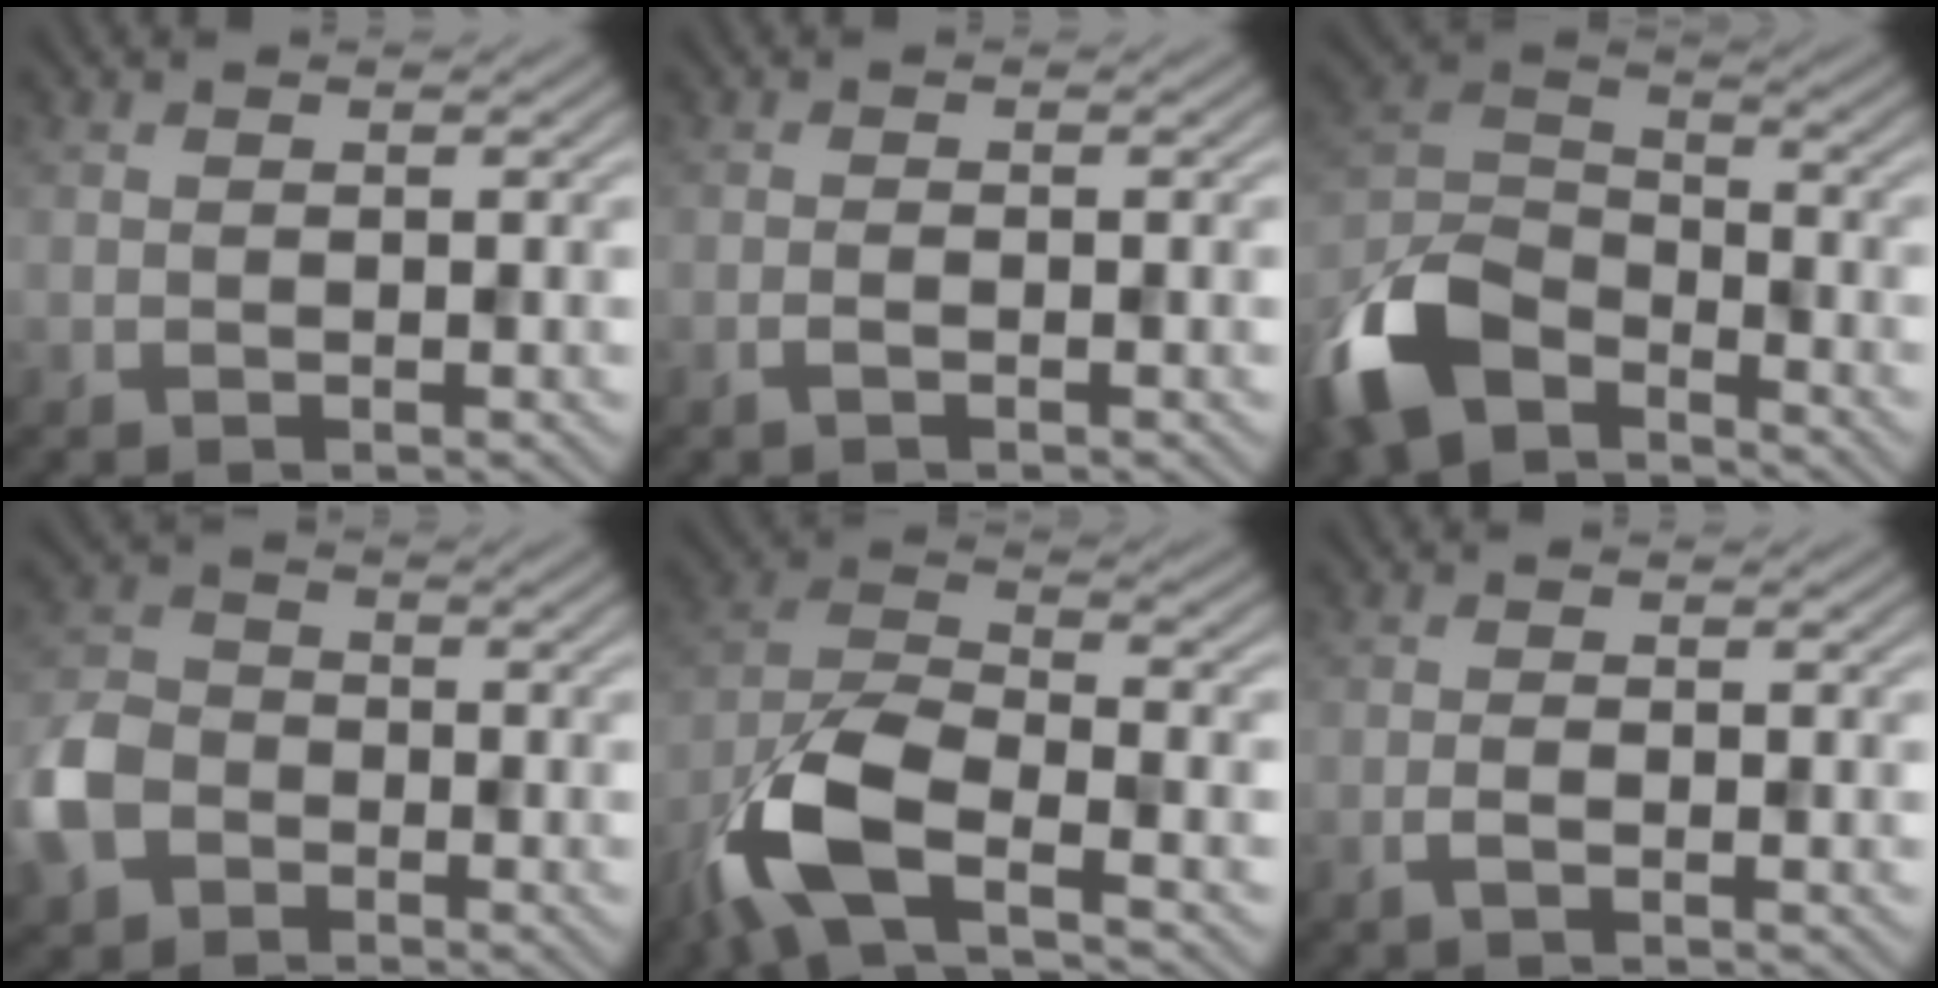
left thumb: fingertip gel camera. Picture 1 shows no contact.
{"total": 0.9, "force": [-0.5, 0.1, 0.7], "torque": [-0.015, 0.001, -0.010]}
{"total": 12.6, "force": [-8.4, 6.1, 7.1], "torque": [-0.175, -0.012, -0.184]}
{"total": 7.5, "force": [-3.6, 5.5, 3.6], "torque": [-0.102, -0.009, -0.092]}
{"total": 10.7, "force": [-5.9, 4.2, 7.9], "torque": [-0.169, -0.006, -0.134]}
{"total": 1.2, "force": [-0.7, 0.2, 1.0], "torque": [-0.021, 0.003, -0.015]}